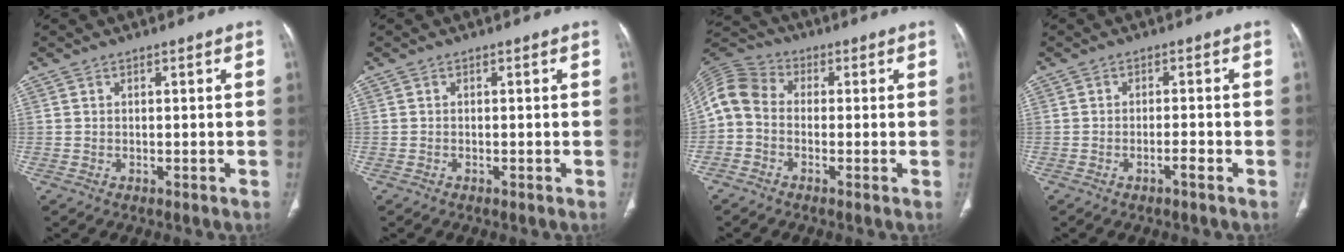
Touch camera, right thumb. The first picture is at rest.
{"total": 0.0}
{"total": 7.8, "force": [-0.8, 6.1, 4.9], "torque": [-0.094, 0.025, -0.035]}
{"total": 2.0, "force": [-1.2, 0.2, 1.6], "torque": [-0.030, 0.006, -0.022]}